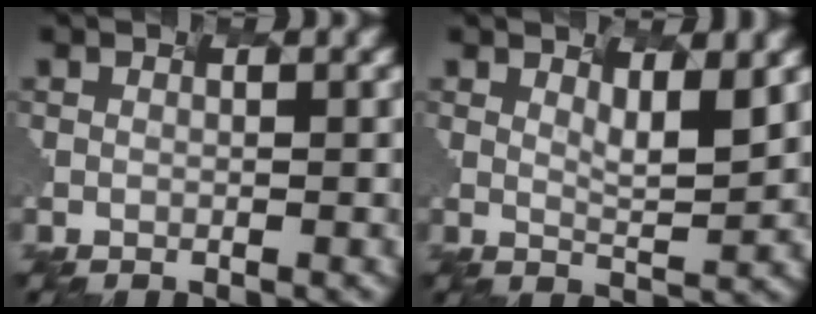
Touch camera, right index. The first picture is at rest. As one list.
[{"total": 1.3, "force": [1.0, -0.7, 0.6], "torque": [-0.036, -0.021, 0.042]}]